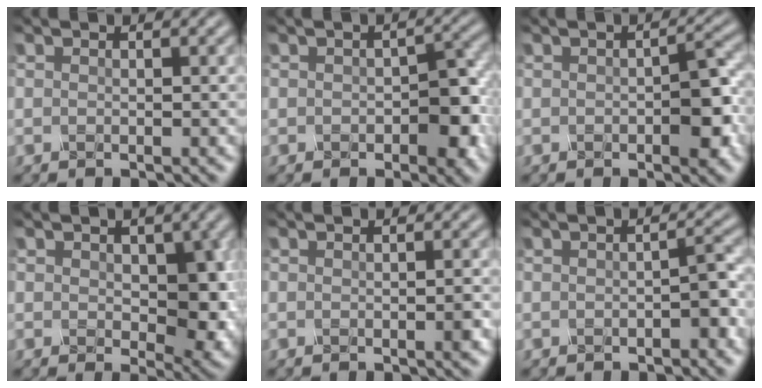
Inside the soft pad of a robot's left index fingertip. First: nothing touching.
{"total": 3.2, "force": [-1.3, 1.4, 2.5], "torque": [-0.045, 0.004, -0.010]}
{"total": 3.1, "force": [-1.2, 0.7, 2.7], "torque": [-0.056, 0.000, -0.012]}
{"total": 5.3, "force": [-0.1, 3.1, 4.3], "torque": [-0.068, -0.005, 0.007]}
{"total": 1.2, "force": [-0.7, 0.1, 1.0], "torque": [-0.012, 0.001, -0.002]}
{"total": 1.5, "force": [-1.1, -0.1, 1.0], "torque": [-0.029, 0.004, -0.010]}